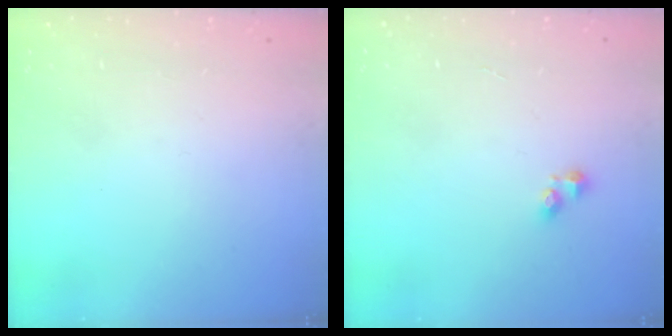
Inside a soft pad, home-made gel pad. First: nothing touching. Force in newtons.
{"total": 2.6, "press": 2.6, "slide": 0.4}